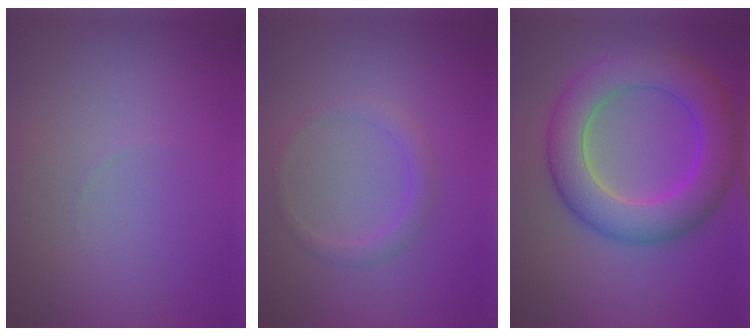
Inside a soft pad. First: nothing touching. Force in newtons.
{"total": 1.6, "press": 1.6, "slide": 0.1}
{"total": 7.9, "press": 7.9, "slide": 0.2}